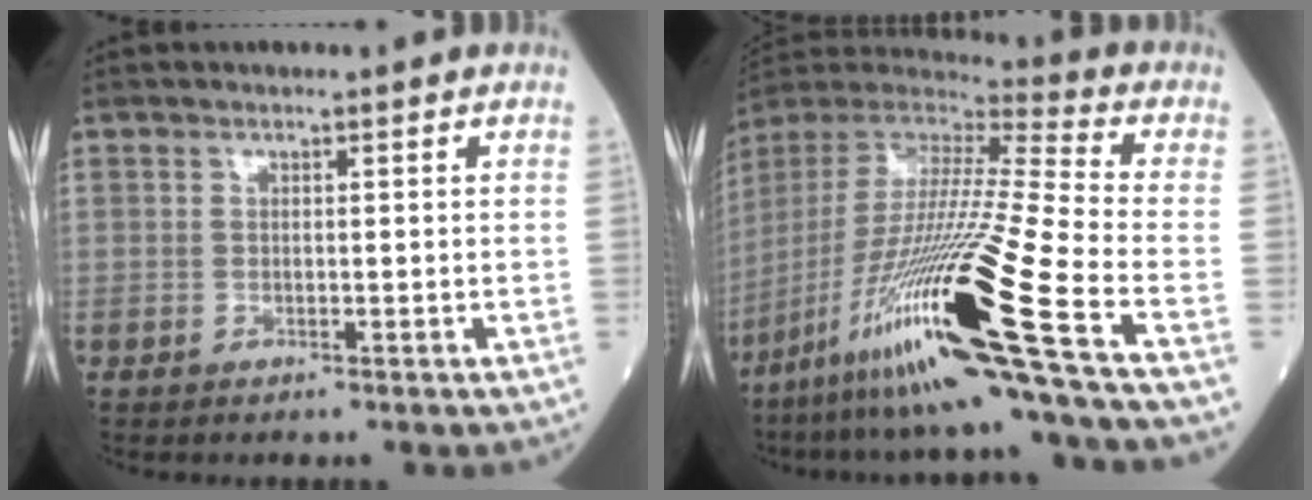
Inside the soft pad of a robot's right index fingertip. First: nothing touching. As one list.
[{"total": 28.2, "force": [-13.9, -1.0, 24.5], "torque": [-0.482, -0.056, -0.259]}]